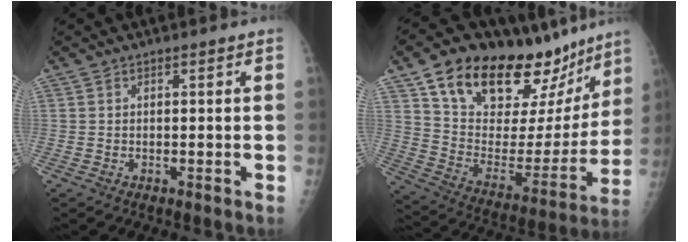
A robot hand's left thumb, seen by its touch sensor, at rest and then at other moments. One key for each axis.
{"total": 30.1, "fx": 19.9, "fy": 14.2, "fz": 17.5, "tx": -0.237, "ty": -0.059, "tz": 0.314}